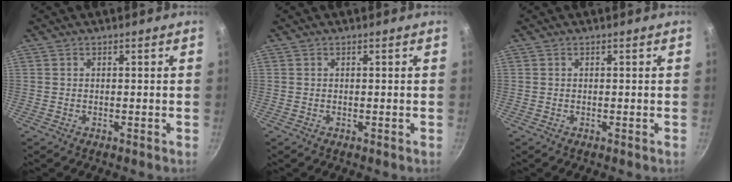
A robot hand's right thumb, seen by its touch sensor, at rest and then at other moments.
{"total": 0.0}
{"total": 0.0}